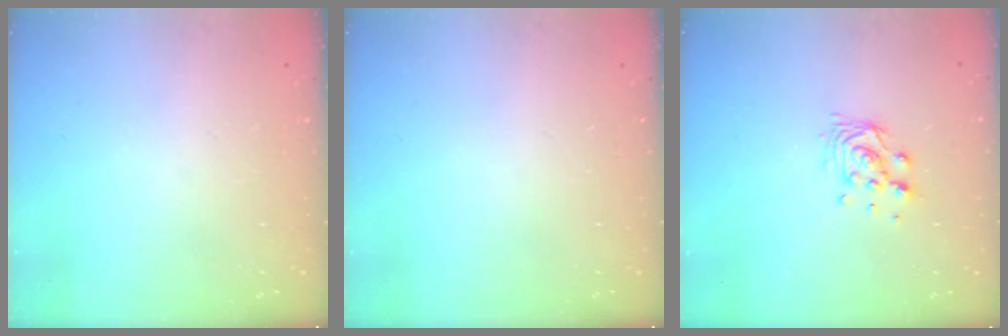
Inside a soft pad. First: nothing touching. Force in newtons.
{"total": 0.0}
{"total": 8.2, "press": 8.2, "slide": 0.4}